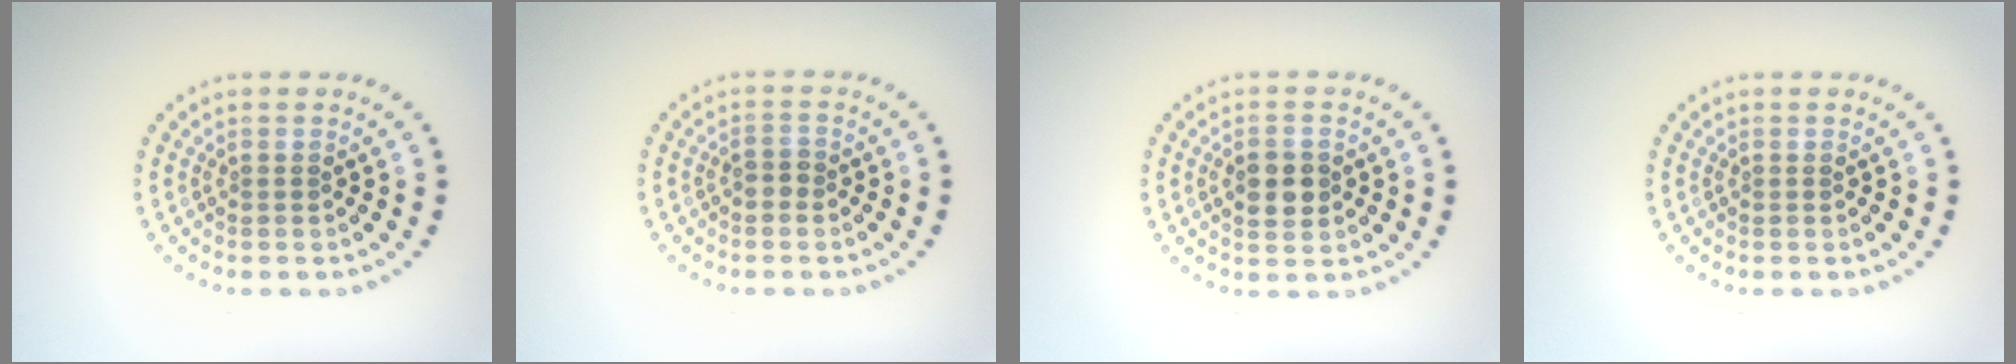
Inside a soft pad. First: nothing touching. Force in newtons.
{"total": 1.1, "press": 1.0, "slide": 0.5}
{"total": 3.4, "press": 3.4, "slide": 0.0}
{"total": 0.0}